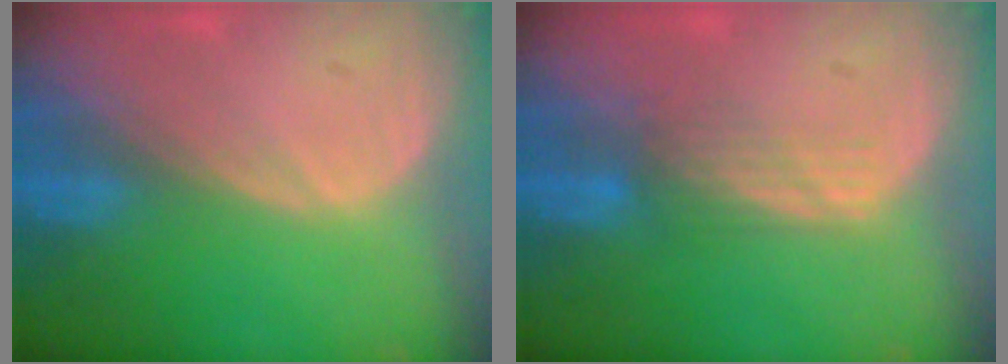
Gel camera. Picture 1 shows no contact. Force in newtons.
{"total": 3.5, "press": 2.8, "slide": 2.1}